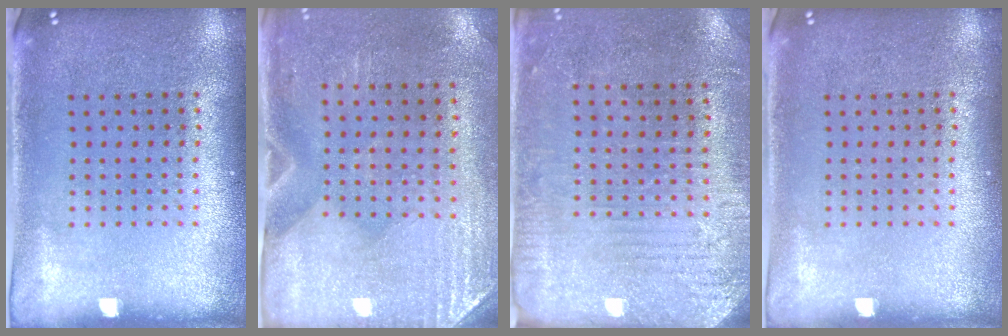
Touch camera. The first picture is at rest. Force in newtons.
{"total": 2.9, "press": 2.5, "slide": 1.5}
{"total": 2.8, "press": 2.6, "slide": 1.2}
{"total": 0.0}